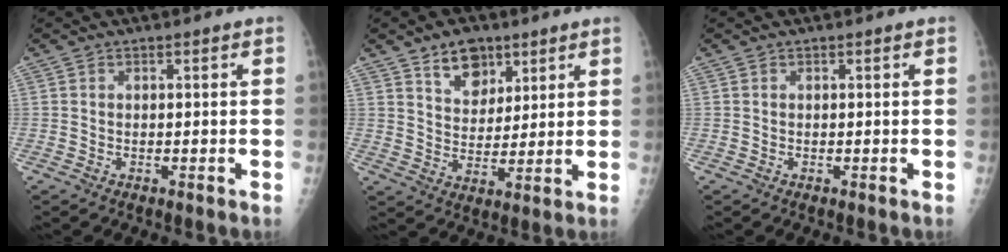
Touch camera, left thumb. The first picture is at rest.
{"total": 8.2, "force": [5.2, 5.2, 3.8], "torque": [-0.031, -0.031, 0.090]}
{"total": 0.0}